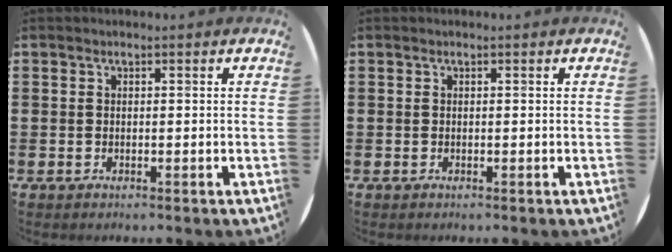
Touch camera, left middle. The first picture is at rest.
{"total": 0.0}